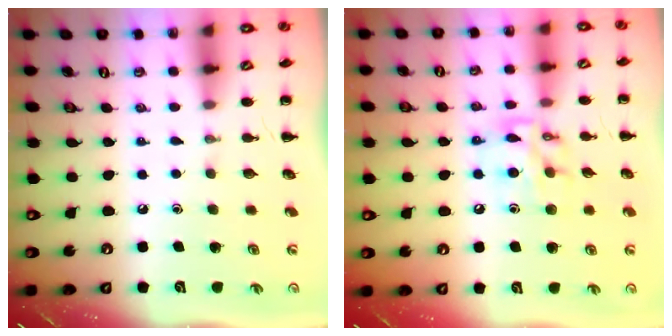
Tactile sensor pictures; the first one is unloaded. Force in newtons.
{"total": 11.4, "press": 11.3, "slide": 1.5}